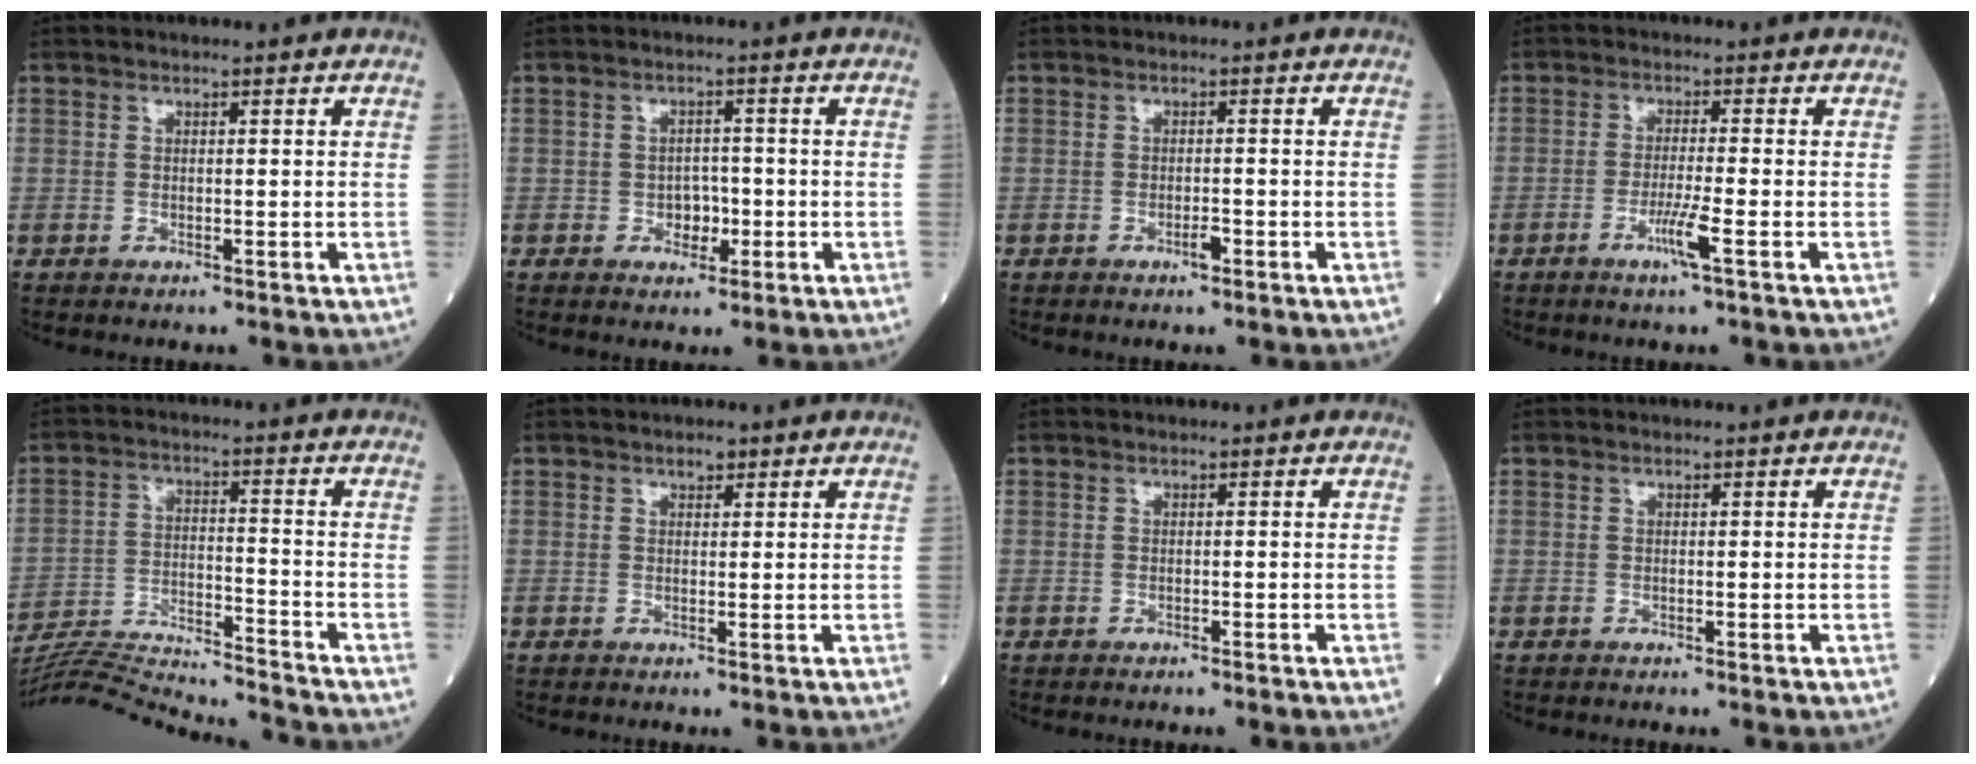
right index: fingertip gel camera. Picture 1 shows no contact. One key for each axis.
{"total": 2.9, "fx": -0.9, "fy": 2.1, "fz": 1.9, "tx": -0.021, "ty": 0.006, "tz": -0.012}
{"total": 1.3, "fx": -0.8, "fy": 0.3, "fz": 1.0, "tx": -0.017, "ty": 0.001, "tz": -0.014}
{"total": 3.9, "fx": -1.9, "fy": -0.6, "fz": 3.4, "tx": -0.069, "ty": -0.009, "tz": -0.040}
{"total": 18.5, "fx": -17.8, "fy": -0.7, "fz": 5.1, "tx": -0.104, "ty": -0.016, "tz": -0.281}
{"total": 1.0, "fx": 0.6, "fy": 0.6, "fz": 0.5, "tx": -0.008, "ty": 0.001, "tz": 0.009}
{"total": 0.5, "fx": -0.5, "fy": 0.0, "fz": 0.2, "tx": -0.008, "ty": -0.001, "tz": -0.007}
{"total": 0.0}